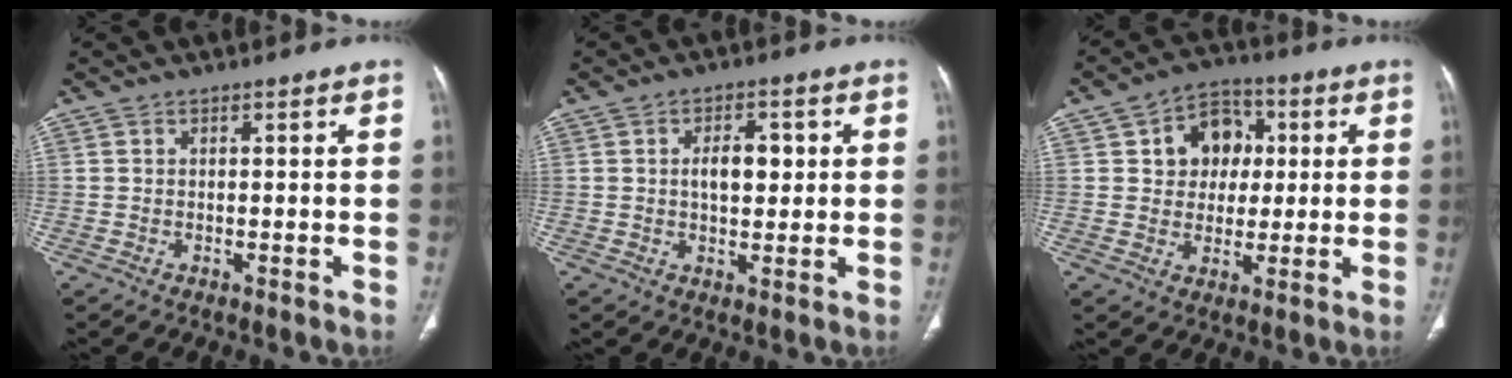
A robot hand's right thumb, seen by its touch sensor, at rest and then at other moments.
{"total": 5.7, "force": [0.9, 3.3, 4.6], "torque": [-0.057, 0.002, 0.012]}
{"total": 10.4, "force": [2.3, 8.4, 5.8], "torque": [-0.040, 0.007, 0.033]}